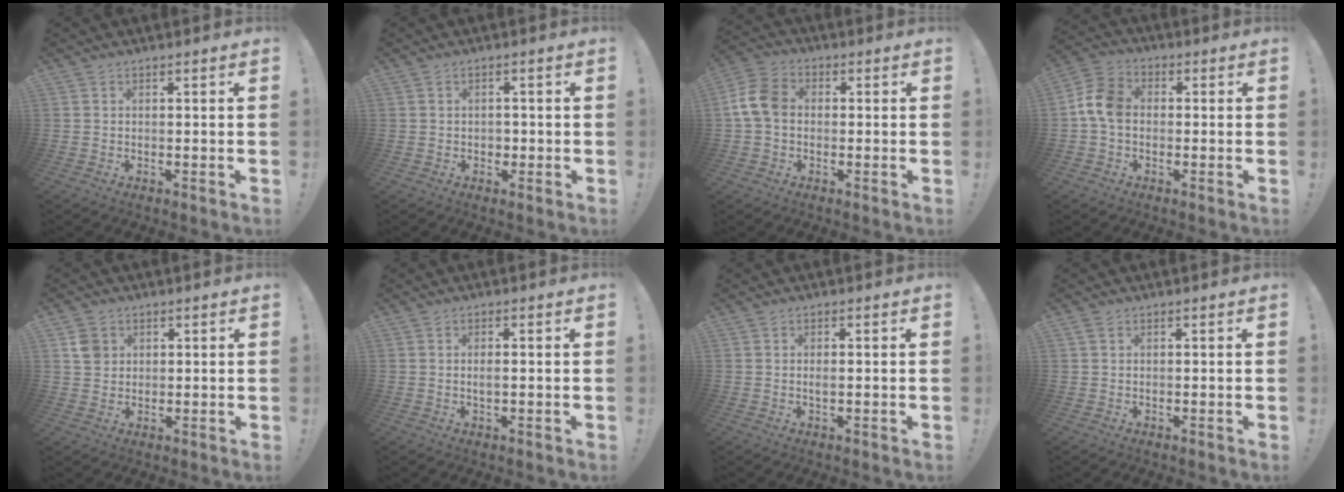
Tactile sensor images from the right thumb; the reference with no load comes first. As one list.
[{"total": 1.9, "force": [-0.5, 1.7, 0.5], "torque": [-0.008, 0.003, -0.012]}, {"total": 9.7, "force": [0.1, 6.9, 6.7], "torque": [-0.142, 0.014, 0.008]}, {"total": 9.3, "force": [-0.2, 6.6, 6.6], "torque": [-0.130, 0.019, 0.004]}, {"total": 4.6, "force": [1.8, 4.0, 1.5], "torque": [-0.012, -0.002, 0.033]}, {"total": 1.6, "force": [-0.3, 0.4, 1.6], "torque": [-0.028, 0.000, -0.006]}, {"total": 1.2, "force": [-0.3, 0.2, 1.1], "torque": [-0.020, -0.001, -0.006]}, {"total": 1.0, "force": [0.5, 0.7, 0.6], "torque": [-0.012, 0.004, 0.008]}]